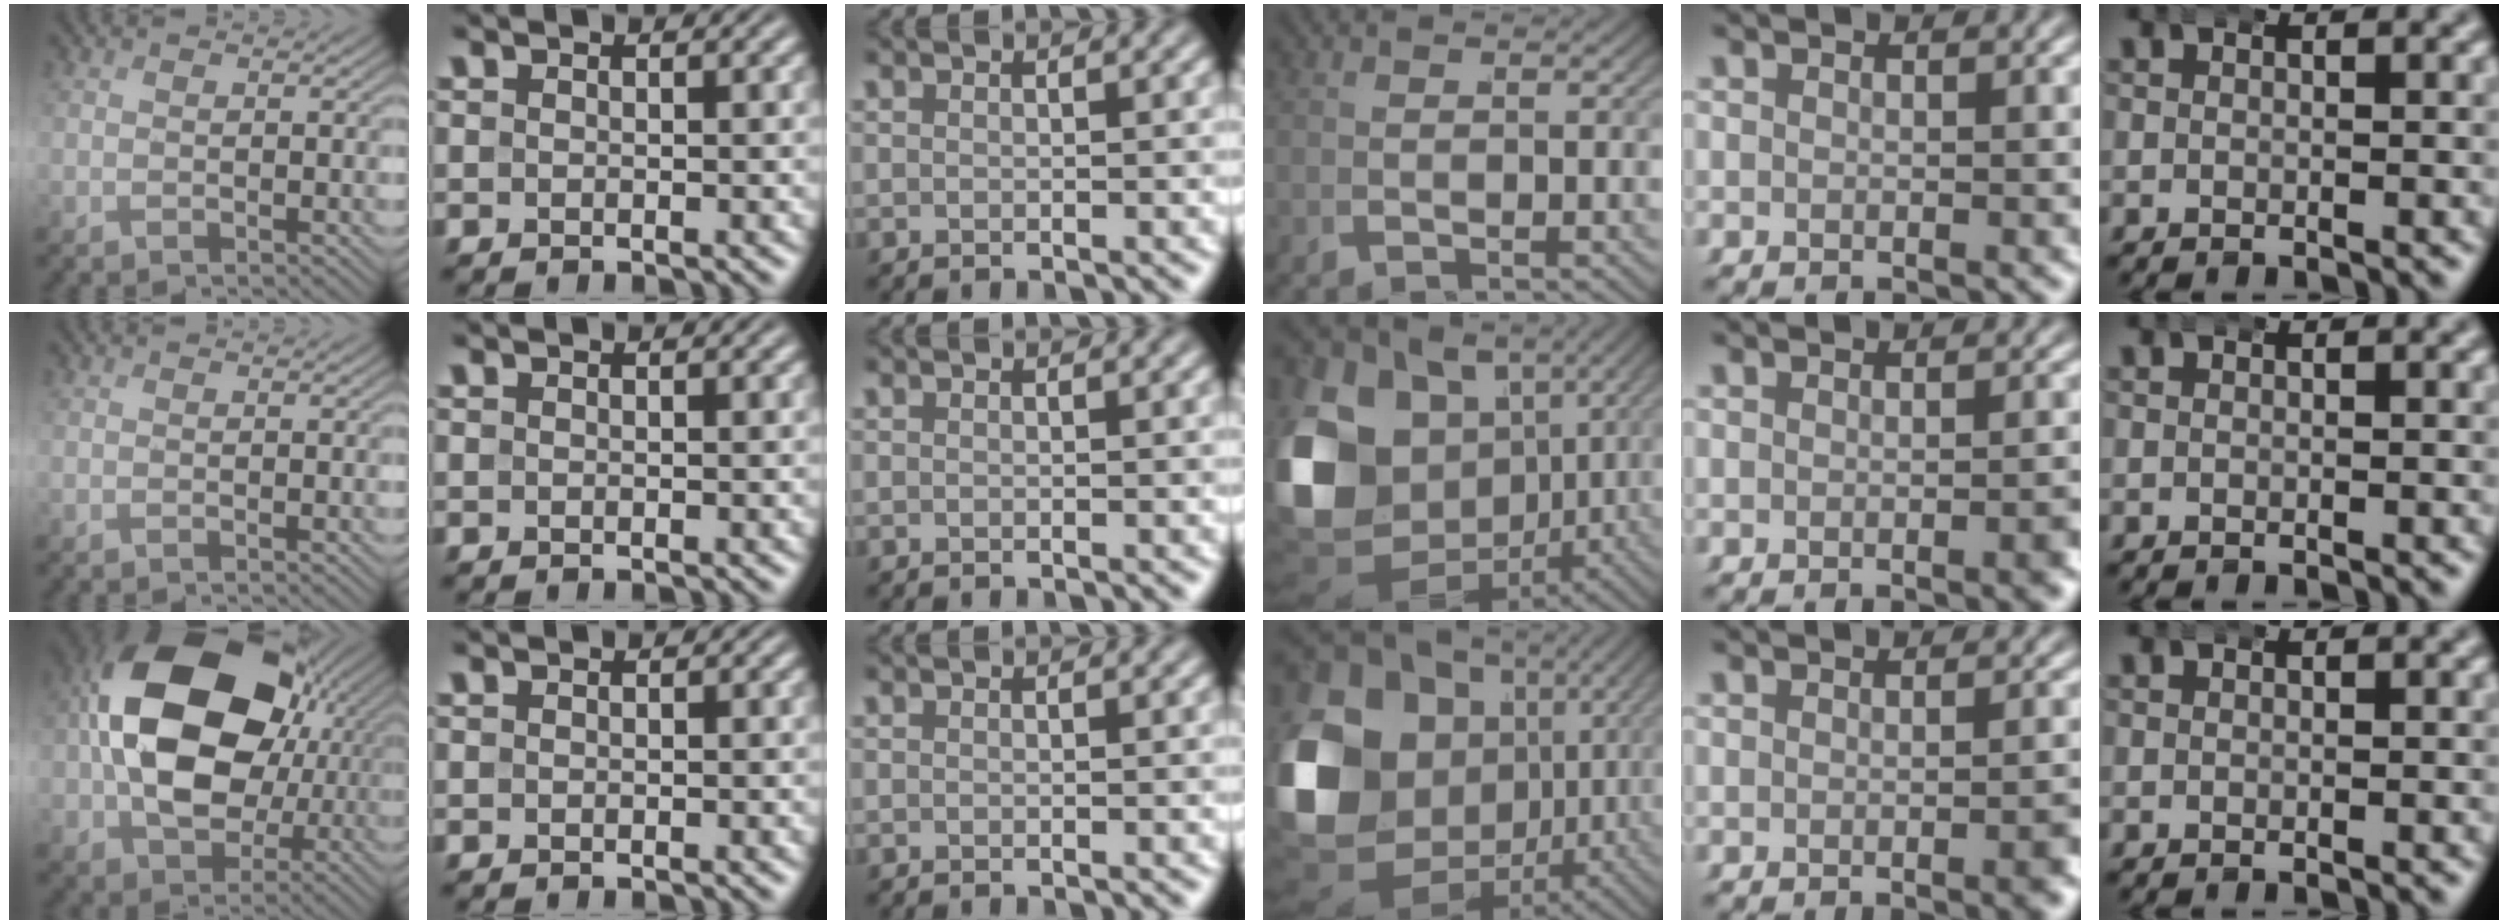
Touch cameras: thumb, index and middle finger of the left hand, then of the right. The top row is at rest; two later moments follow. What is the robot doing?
{"motion": "wrap", "object": "bandana"}